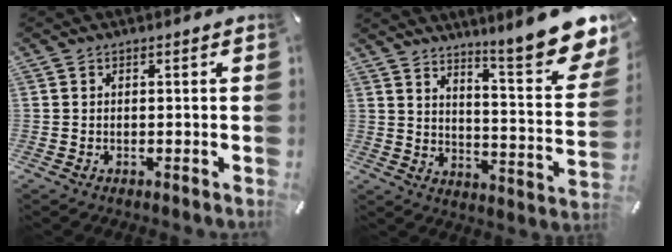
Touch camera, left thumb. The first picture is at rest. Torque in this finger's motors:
{"motor_torque": [2.57, 2.44, 1.35, -1.42, 0.14]}